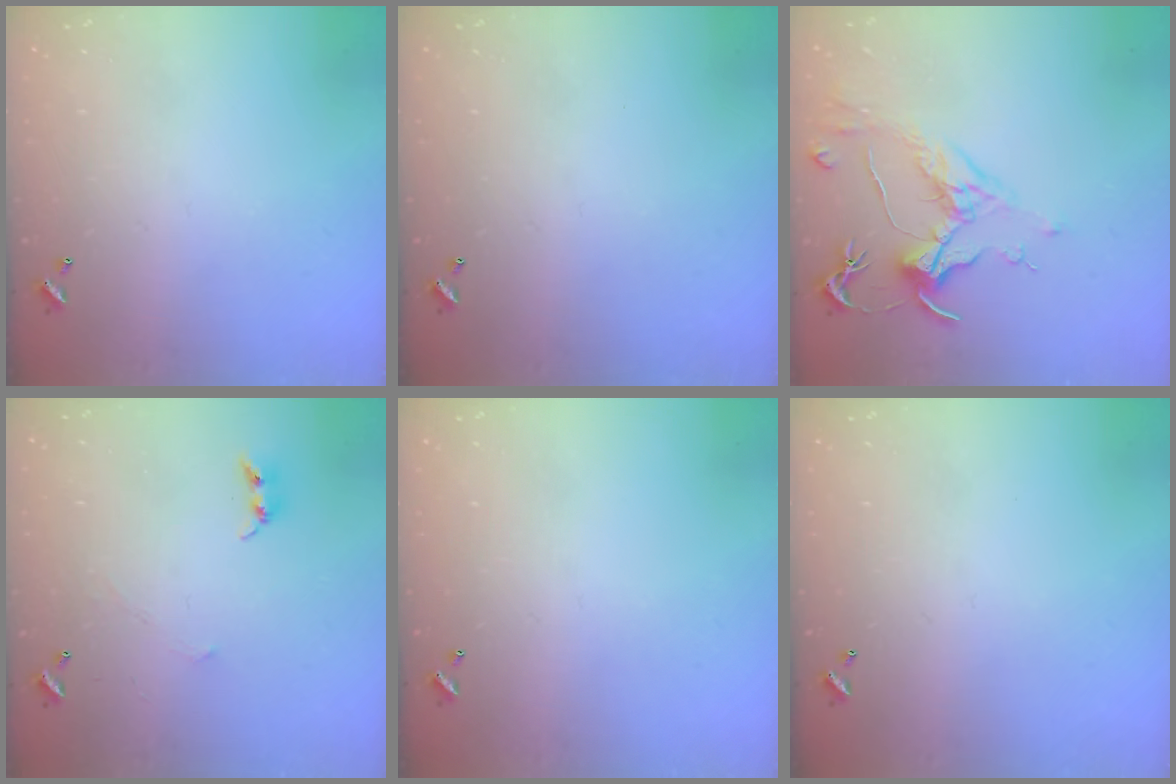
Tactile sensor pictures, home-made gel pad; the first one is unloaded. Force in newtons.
{"total": 0.0}
{"total": 1.7, "press": 1.5, "slide": 0.9}
{"total": 2.4, "press": 2.3, "slide": 0.4}
{"total": 0.0}
{"total": 0.0}